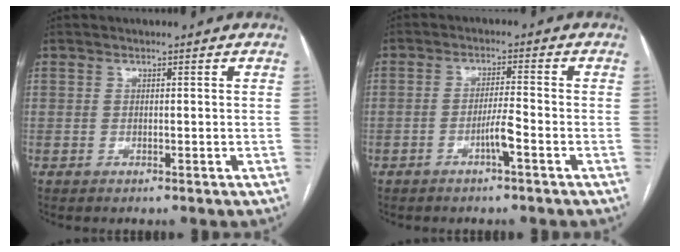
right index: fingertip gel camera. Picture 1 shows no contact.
{"total": 3.4, "force": [-1.6, -0.2, 2.9], "torque": [-0.050, 0.001, -0.029]}